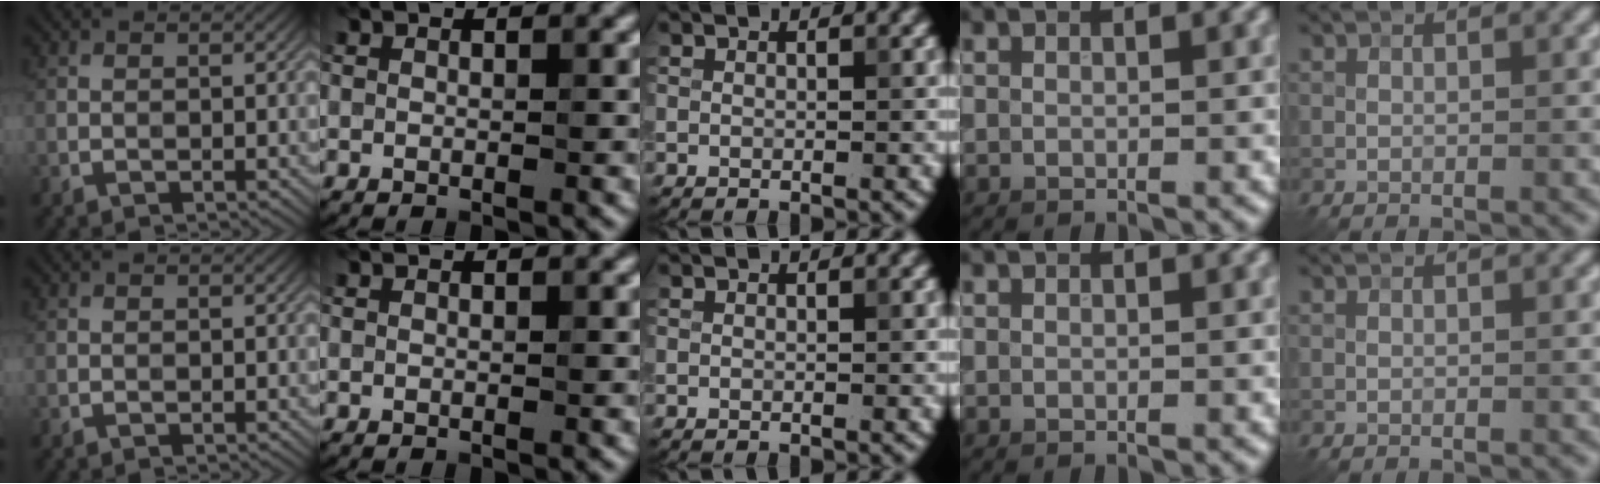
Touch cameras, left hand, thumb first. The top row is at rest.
{}